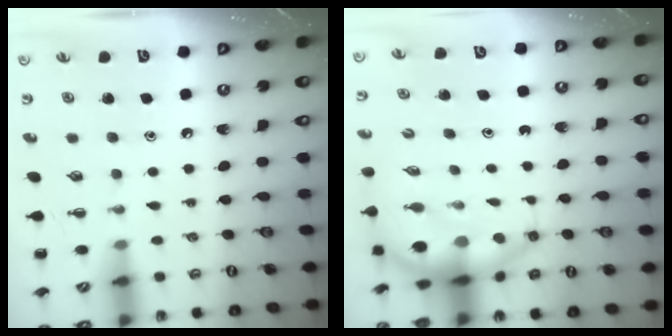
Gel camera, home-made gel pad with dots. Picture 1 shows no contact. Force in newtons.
{"total": 6.8, "press": 6.6, "slide": 1.6}